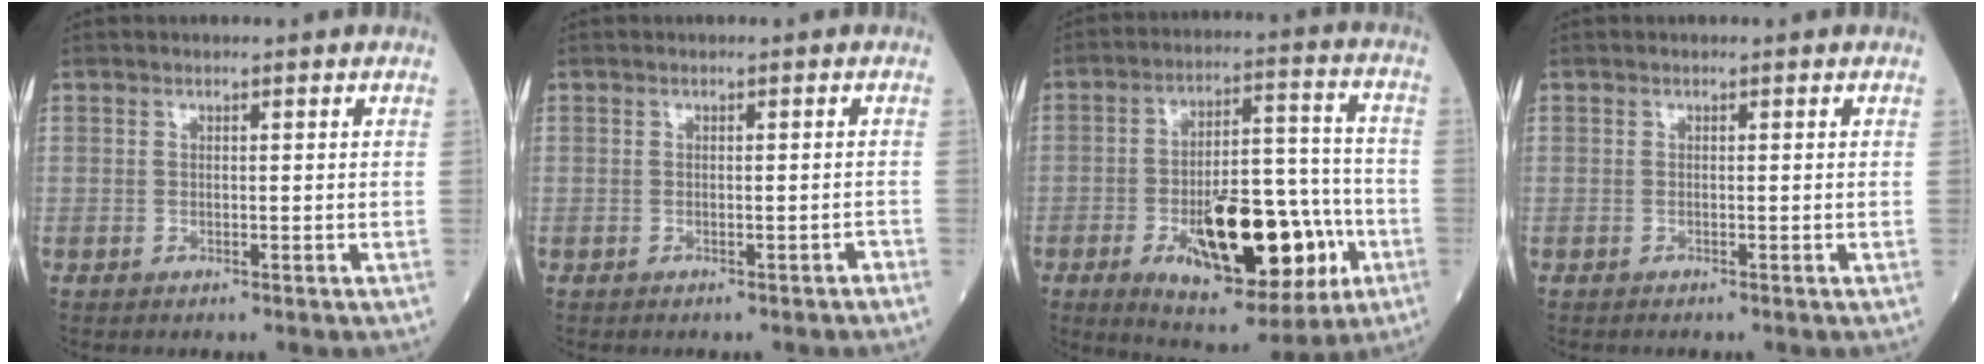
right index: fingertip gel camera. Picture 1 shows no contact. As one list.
[{"total": 0.6, "force": [-0.4, 0.1, 0.4], "torque": [-0.004, 0.002, -0.004]}, {"total": 19.9, "force": [-6.7, 7.2, 17.3], "torque": [-0.263, 0.008, -0.093]}, {"total": 0.0}]